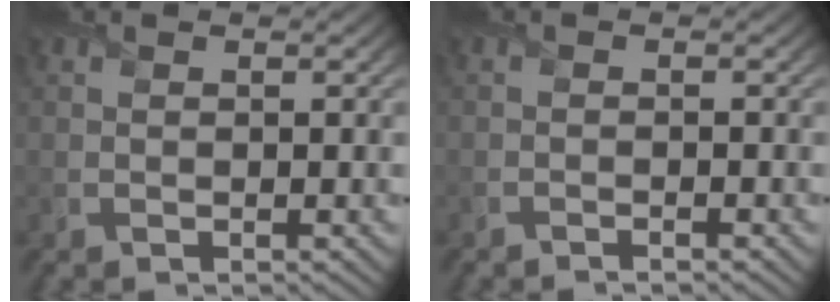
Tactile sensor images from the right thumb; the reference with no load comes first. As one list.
[{"total": 0.9, "force": [-0.8, 0.0, 0.4], "torque": [-0.006, -0.002, -0.018]}]